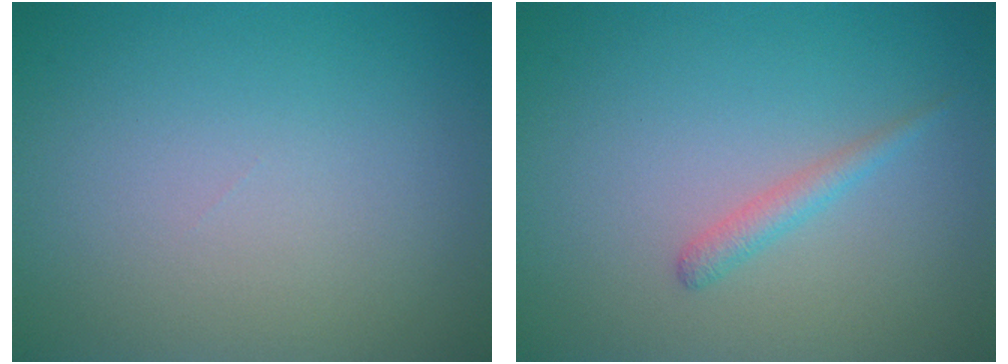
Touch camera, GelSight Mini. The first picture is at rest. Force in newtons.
{"total": 1.4, "press": 1.4, "slide": 0.0}